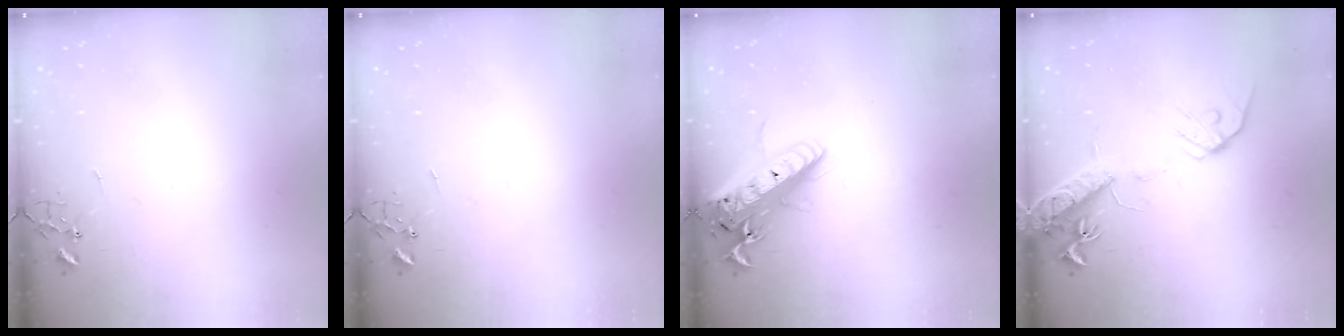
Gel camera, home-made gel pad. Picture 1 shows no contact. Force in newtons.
{"total": 0.0}
{"total": 19.8, "press": 19.4, "slide": 4.0}
{"total": 16.4, "press": 16.1, "slide": 3.0}